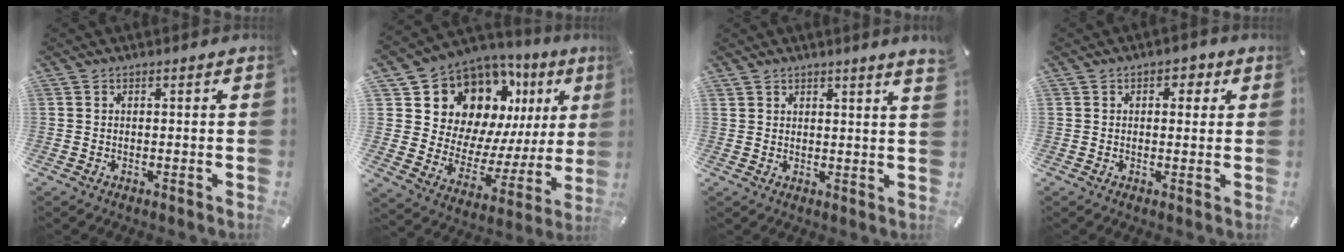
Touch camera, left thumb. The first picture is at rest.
{"total": 14.1, "force": [9.6, 9.4, 4.3], "torque": [-0.074, -0.098, 0.179]}
{"total": 1.9, "force": [1.8, -0.3, 0.7], "torque": [-0.014, -0.006, 0.033]}
{"total": 3.2, "force": [0.8, 2.2, 2.2], "torque": [-0.021, 0.001, 0.006]}